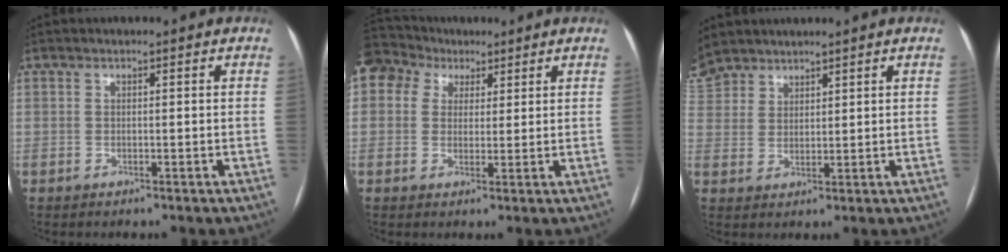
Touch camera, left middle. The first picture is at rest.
{"total": 11.1, "force": [6.1, 8.3, 3.9], "torque": [-0.109, 0.062, 0.113]}
{"total": 9.5, "force": [7.6, 5.4, 1.8], "torque": [-0.069, 0.016, 0.160]}